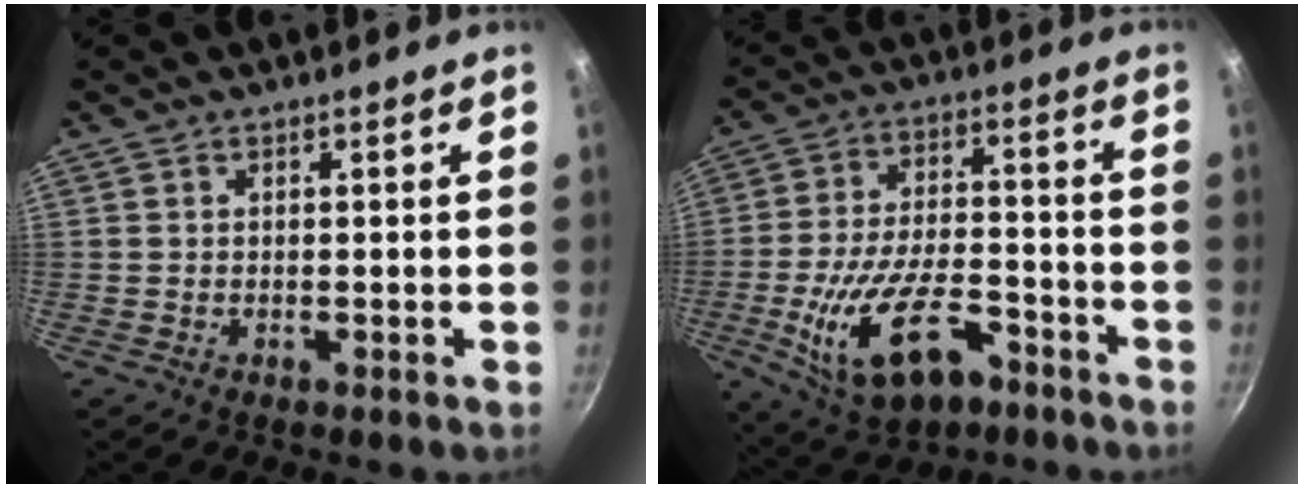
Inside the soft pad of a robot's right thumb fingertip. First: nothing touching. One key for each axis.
{"total": 16.9, "fx": -7.4, "fy": 8.6, "fz": 12.6, "tx": -0.219, "ty": 0.033, "tz": -0.123}